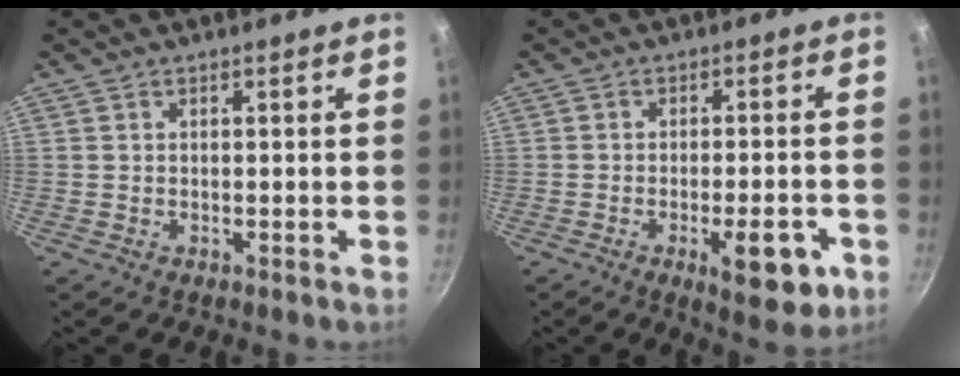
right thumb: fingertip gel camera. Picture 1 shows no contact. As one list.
[{"total": 7.9, "force": [-3.2, 3.4, 6.4], "torque": [-0.056, 0.014, -0.038]}]